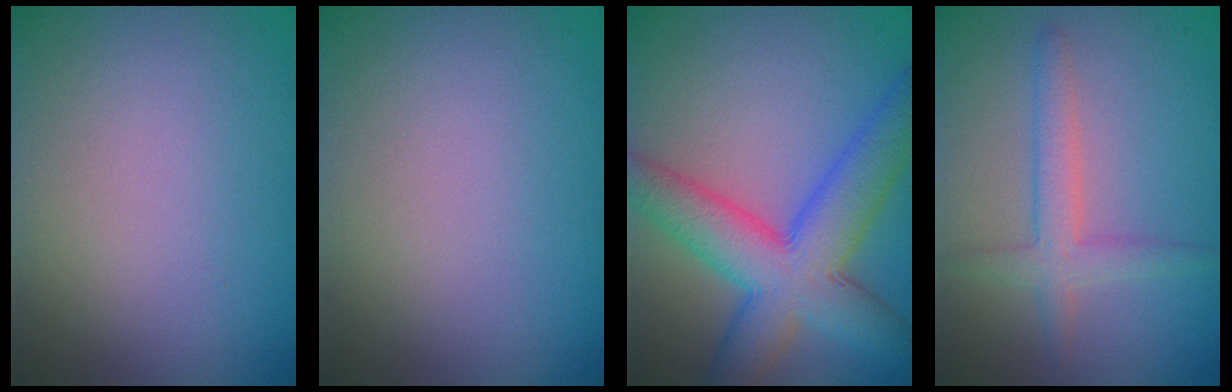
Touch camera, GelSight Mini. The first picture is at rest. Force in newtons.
{"total": 0.0}
{"total": 8.8, "press": 8.8, "slide": 0.1}
{"total": 2.9, "press": 2.9, "slide": 0.2}